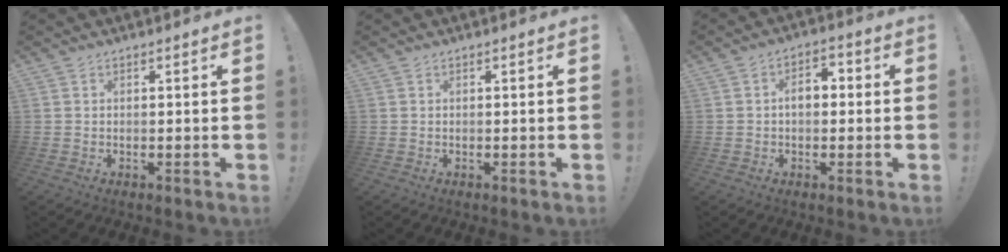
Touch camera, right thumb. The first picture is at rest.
{"total": 0.0}
{"total": 5.9, "force": [0.0, 3.8, 4.5], "torque": [-0.064, 0.012, -0.004]}